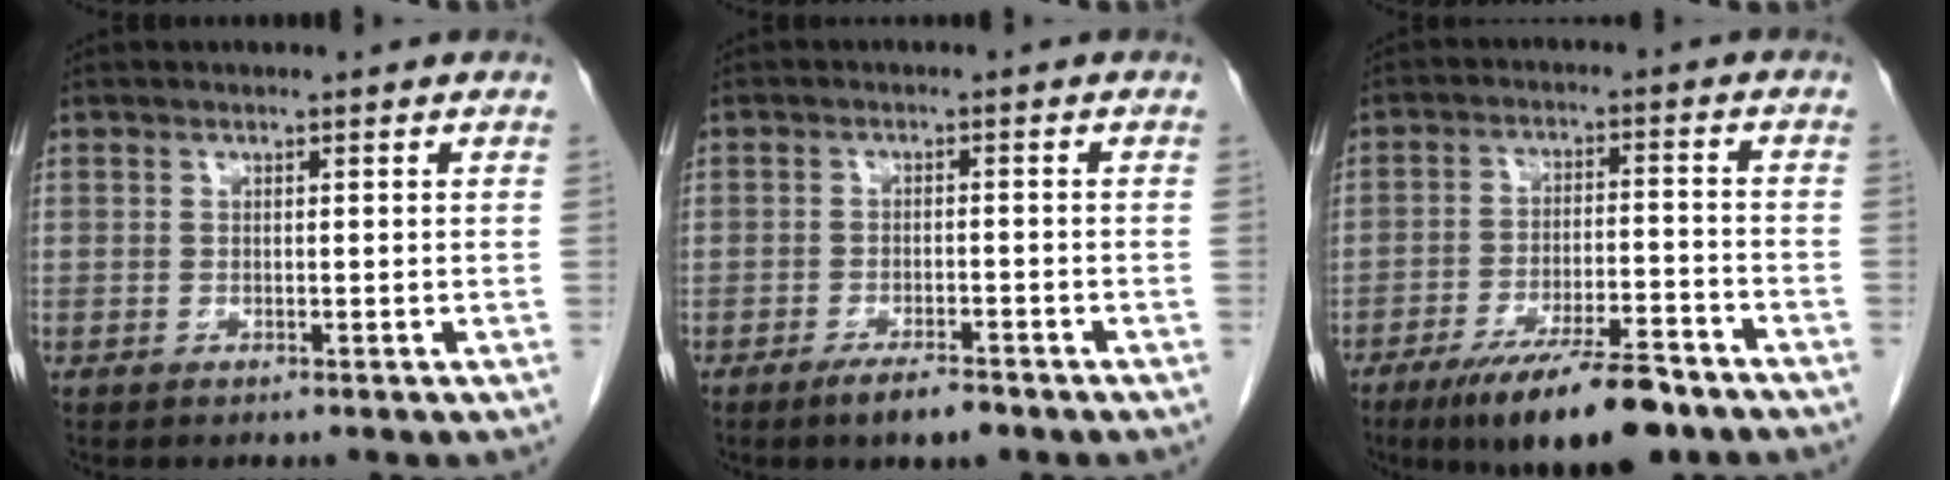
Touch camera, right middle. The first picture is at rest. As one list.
[{"total": 4.1, "force": [-3.0, 0.8, 2.7], "torque": [-0.049, -0.003, -0.048]}, {"total": 13.0, "force": [-9.5, 2.5, 8.6], "torque": [-0.135, -0.016, -0.156]}]